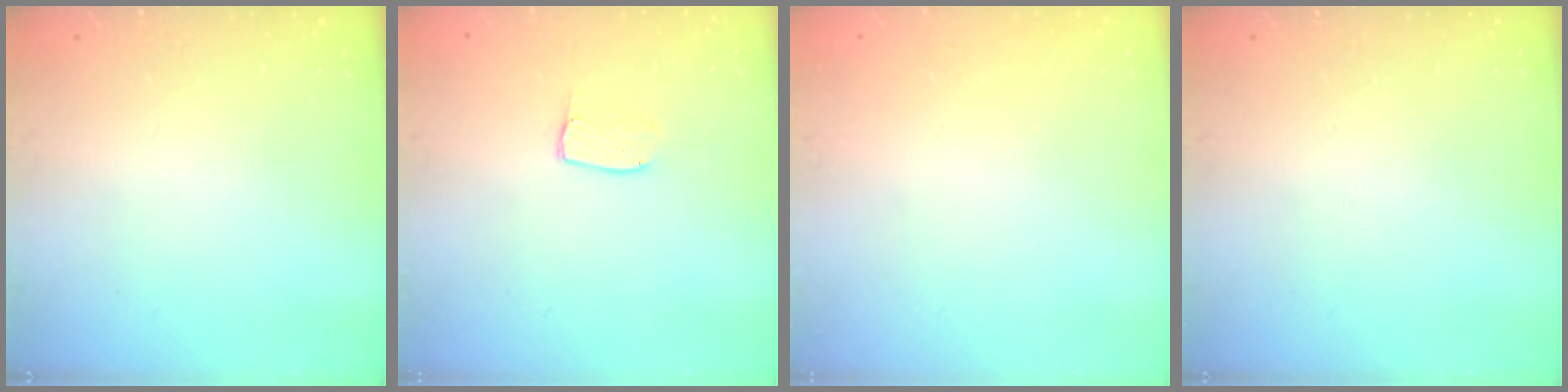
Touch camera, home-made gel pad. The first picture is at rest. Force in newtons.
{"total": 4.9, "press": 4.8, "slide": 0.4}
{"total": 0.0}
{"total": 0.0}